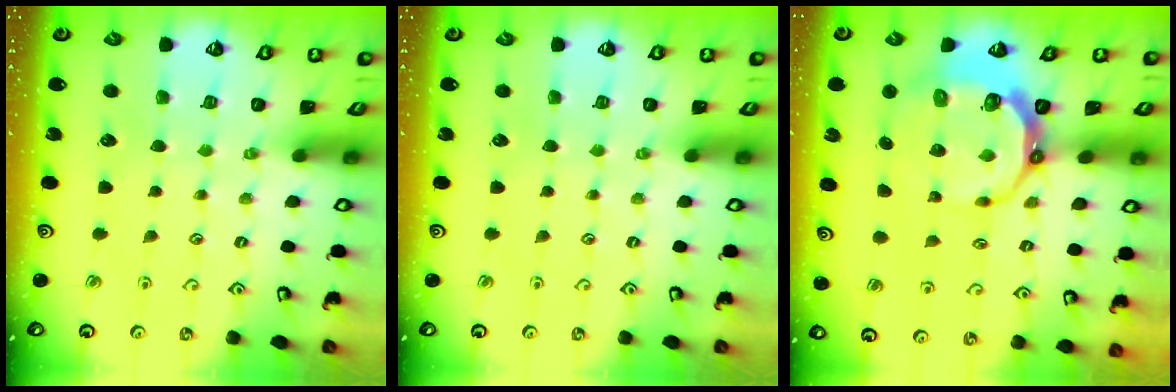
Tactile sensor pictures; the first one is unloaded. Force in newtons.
{"total": 0.0}
{"total": 10.2, "press": 9.4, "slide": 3.9}